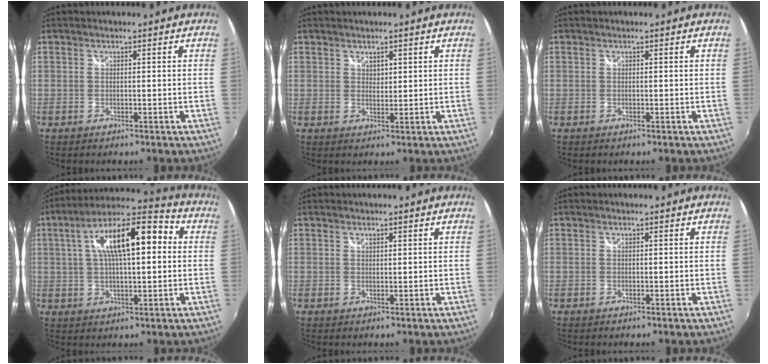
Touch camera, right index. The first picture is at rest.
{"total": 1.6, "force": [1.2, 1.0, 0.4], "torque": [-0.002, 0.001, 0.021]}
{"total": 0.0}
{"total": 16.3, "force": [3.5, 5.8, 14.8], "torque": [-0.250, 0.033, 0.047]}
{"total": 0.7, "force": [0.6, 0.2, 0.3], "torque": [-0.004, 0.000, 0.011]}
{"total": 0.0}